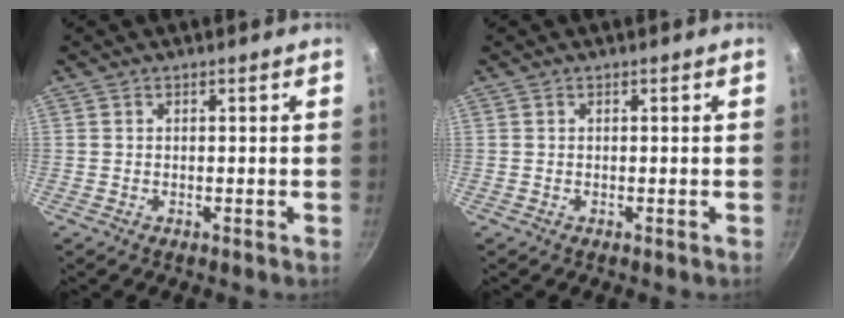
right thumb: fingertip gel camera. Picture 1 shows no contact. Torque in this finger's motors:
{"motor_torque": [-0.02, 0.01, 0.00, 0.00, 0.04]}